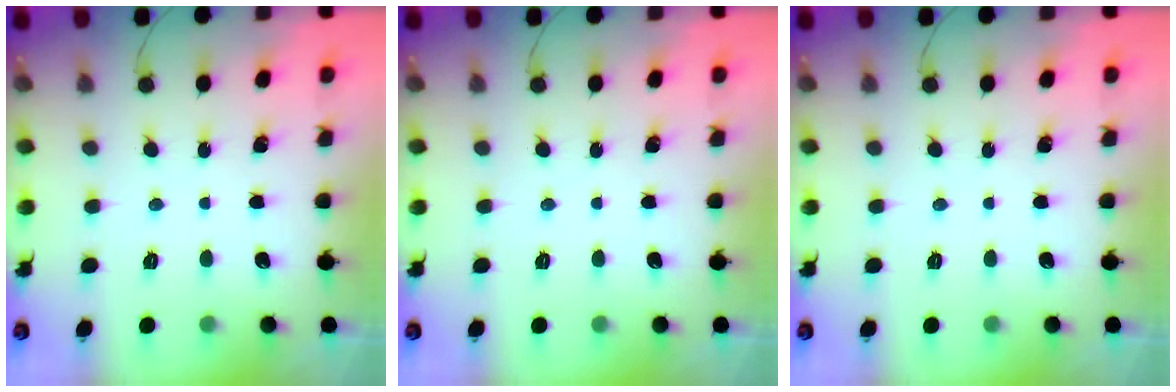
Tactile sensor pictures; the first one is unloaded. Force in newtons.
{"total": 0.0}
{"total": 0.0}